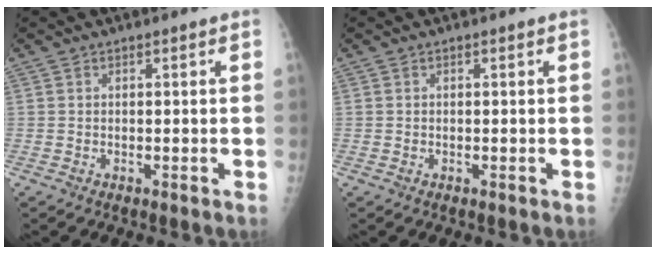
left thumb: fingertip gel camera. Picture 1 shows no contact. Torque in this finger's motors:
{"motor_torque": [-0.34, 0.10, -0.15, -0.16, 0.00]}